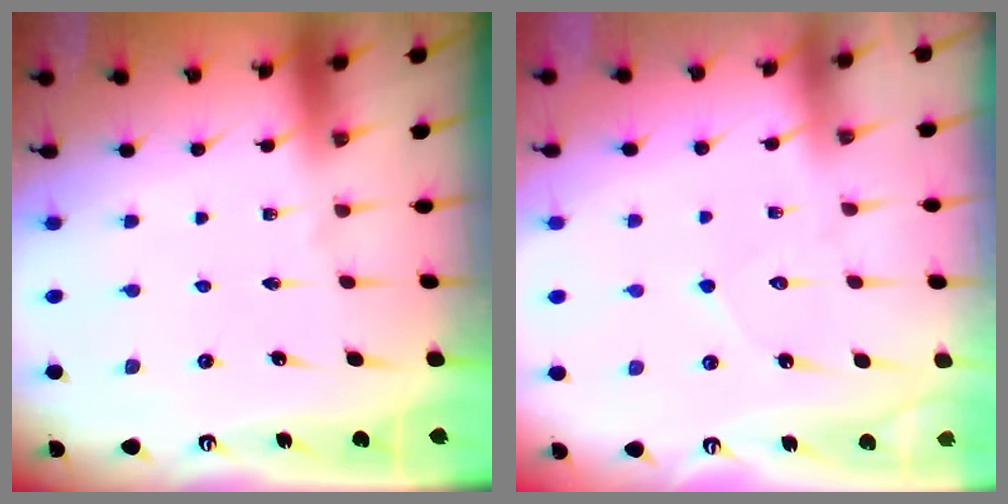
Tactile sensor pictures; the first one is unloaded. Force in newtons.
{"total": 5.2, "press": 5.1, "slide": 0.4}